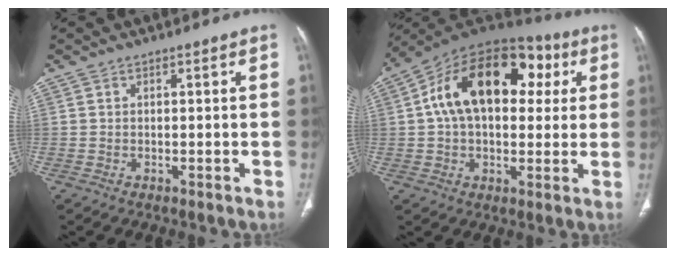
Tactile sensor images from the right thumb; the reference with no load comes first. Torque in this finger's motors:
{"motor_torque": [2.29, 2.72, 1.12, -0.30, 0.21]}